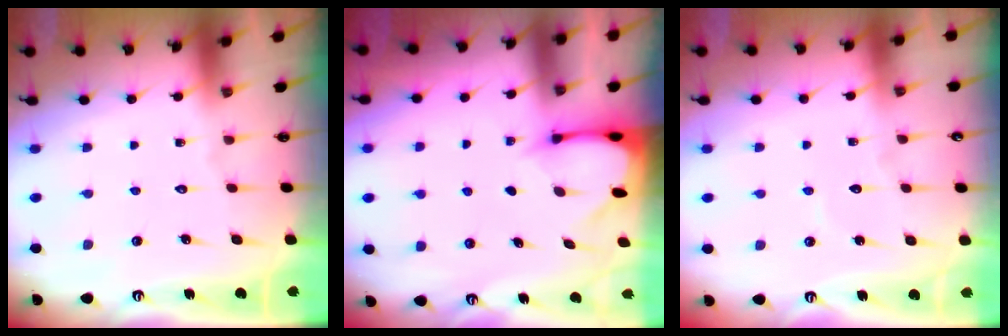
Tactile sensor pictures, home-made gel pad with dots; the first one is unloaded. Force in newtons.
{"total": 2.4, "press": 2.4, "slide": 0.3}
{"total": 3.7, "press": 3.7, "slide": 0.2}